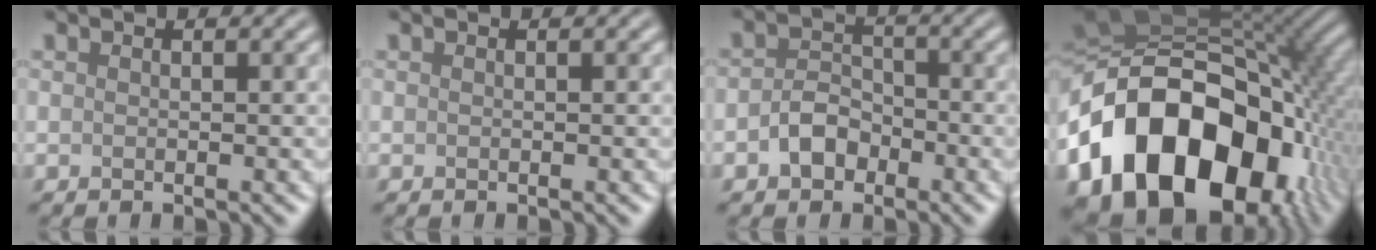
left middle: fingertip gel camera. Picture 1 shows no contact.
{"total": 0.0}
{"total": 2.9, "force": [-1.4, 2.1, 1.5], "torque": [-0.024, 0.006, -0.030]}
{"total": 20.2, "force": [-5.6, 13.8, 13.7], "torque": [-0.269, -0.011, -0.098]}